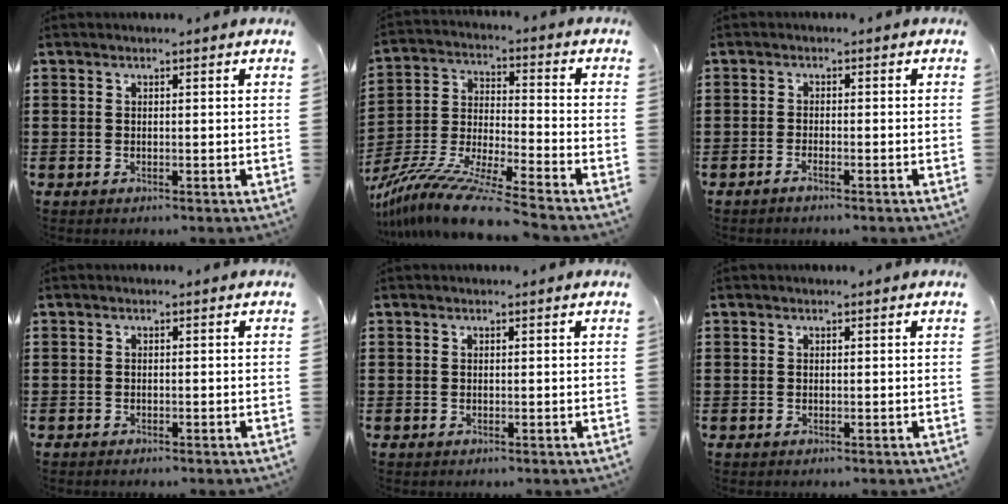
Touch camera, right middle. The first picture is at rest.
{"total": 11.2, "force": [-10.3, -0.5, 4.5], "torque": [-0.091, 0.002, -0.211]}
{"total": 1.1, "force": [-0.9, 0.0, 0.7], "torque": [-0.014, -0.005, -0.015]}
{"total": 0.6, "force": [-0.6, 0.2, 0.0], "torque": [0.000, 0.003, -0.014]}
{"total": 0.0}
{"total": 0.0}